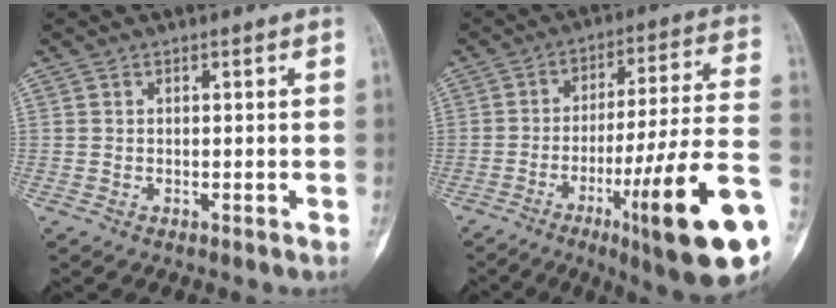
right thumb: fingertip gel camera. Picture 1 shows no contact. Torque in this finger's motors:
{"motor_torque": [3.00, 1.57, 1.40, -1.37, 0.49]}